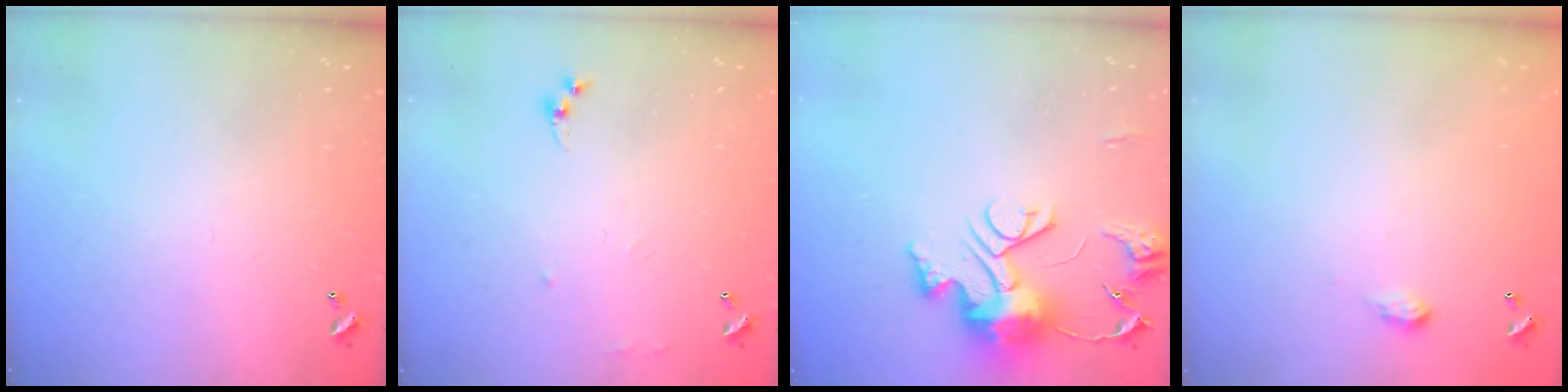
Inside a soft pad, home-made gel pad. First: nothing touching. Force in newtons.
{"total": 6.4, "press": 6.4, "slide": 0.8}
{"total": 13.9, "press": 13.8, "slide": 1.5}
{"total": 2.0, "press": 2.0, "slide": 0.3}